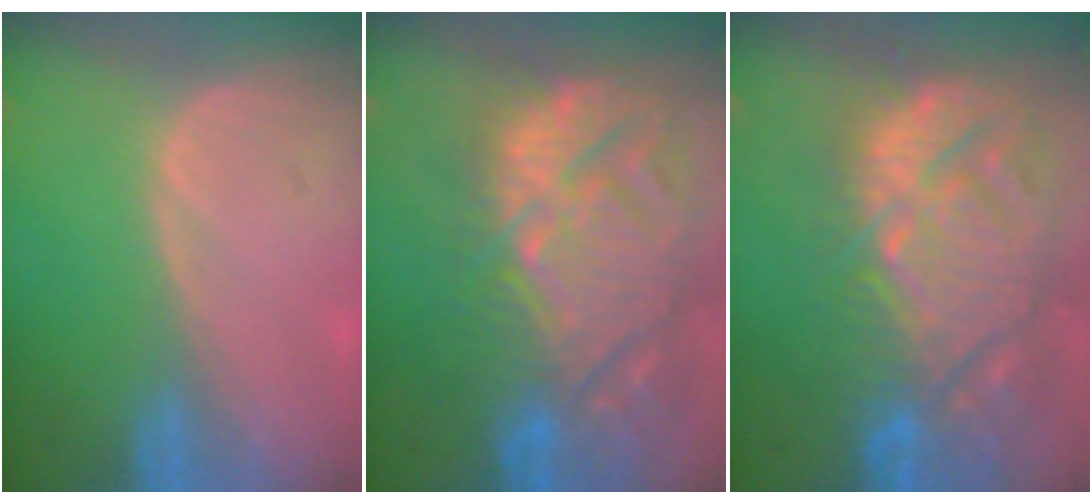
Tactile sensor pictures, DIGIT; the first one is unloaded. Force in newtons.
{"total": 15.2, "press": 13.1, "slide": 7.8}
{"total": 14.9, "press": 12.8, "slide": 7.7}